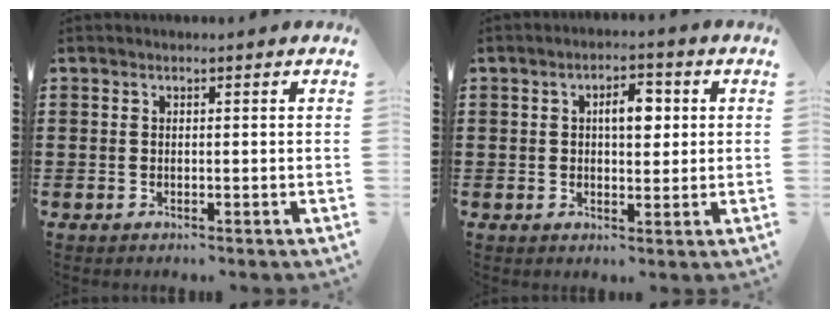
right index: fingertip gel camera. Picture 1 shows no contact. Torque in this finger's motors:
{"motor_torque": [0.92, 0.02, 0.25, 0.09]}